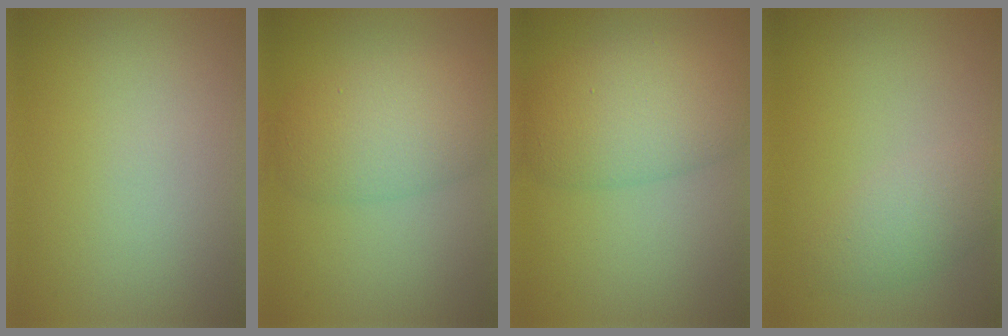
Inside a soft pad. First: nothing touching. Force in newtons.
{"total": 5.6, "press": 5.6, "slide": 0.1}
{"total": 7.1, "press": 7.1, "slide": 0.2}
{"total": 2.7, "press": 2.7, "slide": 0.1}